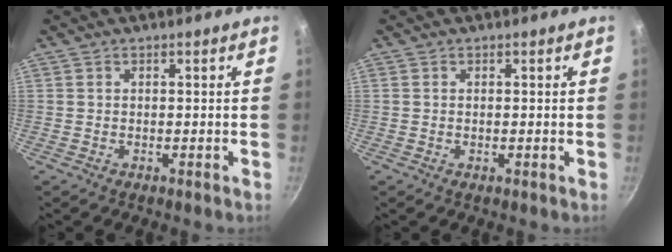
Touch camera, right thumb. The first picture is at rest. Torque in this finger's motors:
{"motor_torque": [-0.05, 0.04, -0.37, 0.14, 0.03]}